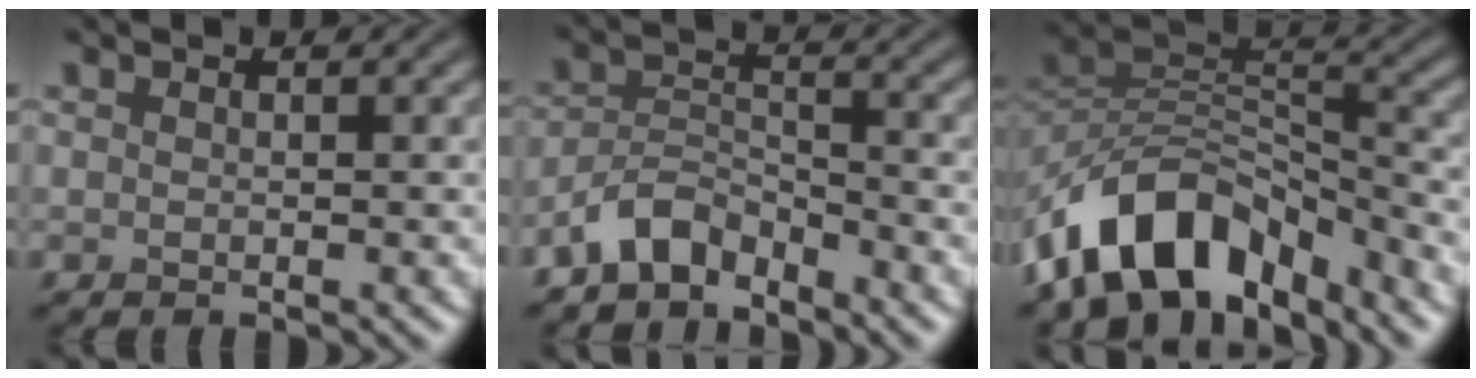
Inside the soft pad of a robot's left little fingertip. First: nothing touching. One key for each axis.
{"total": 3.8, "fx": -3.1, "fy": 1.6, "fz": 1.5, "tx": -0.025, "ty": 0.010, "tz": -0.069}
{"total": 10.6, "fx": -7.2, "fy": 5.5, "fz": 5.5, "tx": -0.084, "ty": 0.005, "tz": -0.140}